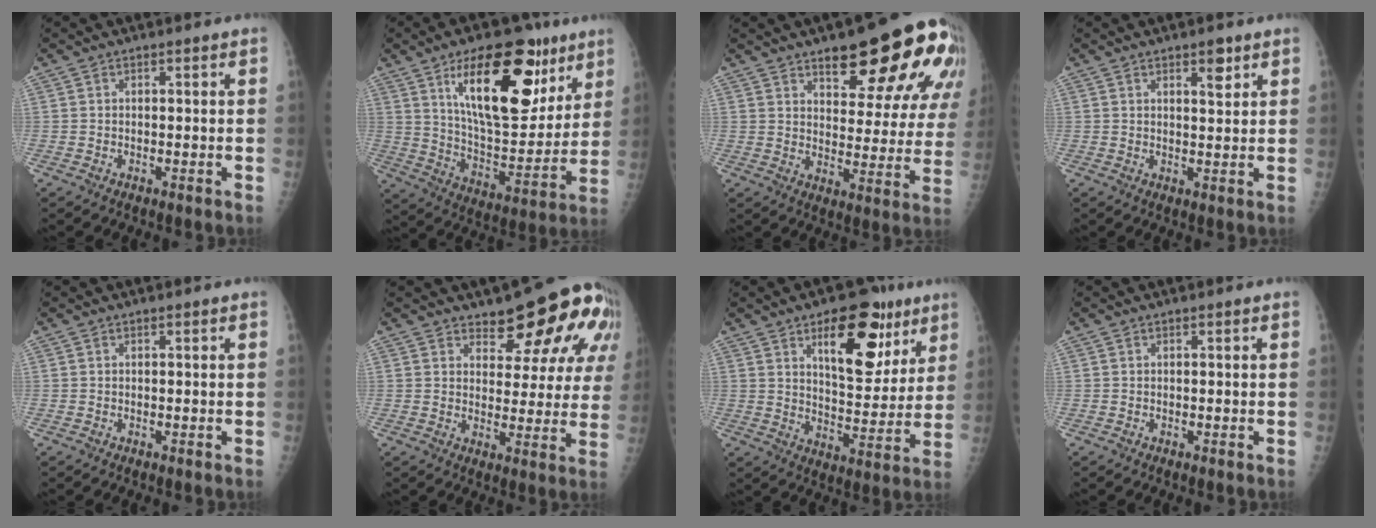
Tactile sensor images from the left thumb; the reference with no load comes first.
{"total": 24.2, "force": [11.7, 10.8, 18.1], "torque": [-0.229, -0.048, 0.194]}
{"total": 21.9, "force": [12.4, 7.9, 16.2], "torque": [-0.171, -0.050, 0.164]}
{"total": 3.4, "force": [2.1, 1.3, 2.4], "torque": [-0.024, -0.012, 0.030]}
{"total": 0.0}
{"total": 14.2, "force": [9.1, 6.5, 8.7], "torque": [-0.067, -0.059, 0.100]}
{"total": 16.8, "force": [8.6, 8.2, 11.9], "torque": [-0.116, -0.040, 0.129]}
{"total": 0.0}